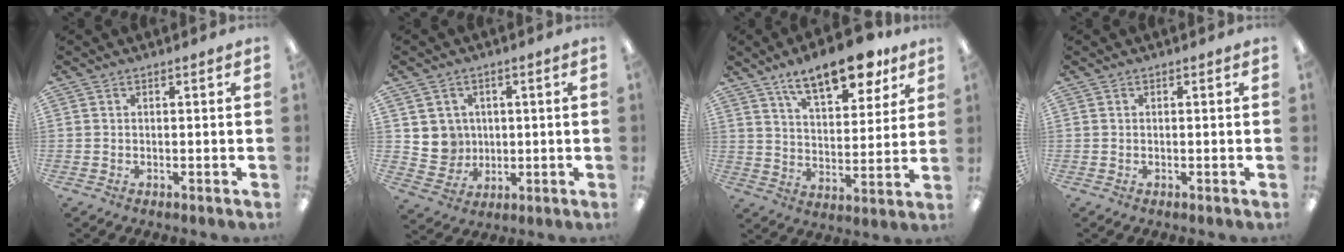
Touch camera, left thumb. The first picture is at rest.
{"total": 6.1, "force": [1.7, 5.9, 0.4], "torque": [-0.016, 0.001, 0.037]}
{"total": 15.3, "force": [11.2, 5.8, 8.6], "torque": [-0.131, -0.055, 0.191]}
{"total": 0.0}